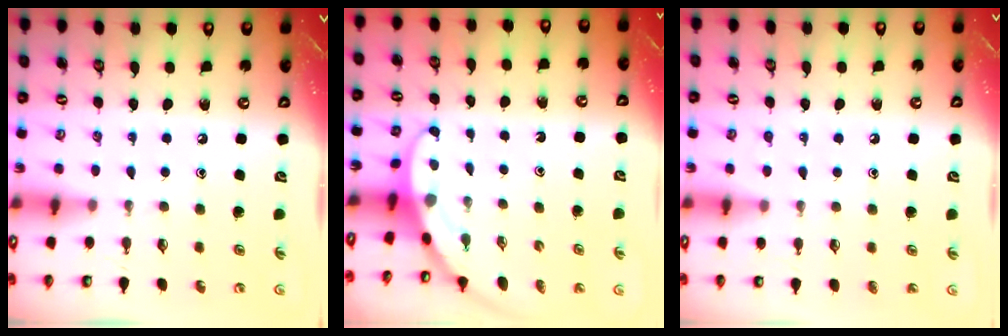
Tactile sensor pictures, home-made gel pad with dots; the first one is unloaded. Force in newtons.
{"total": 3.2, "press": 3.2, "slide": 0.2}
{"total": 5.4, "press": 5.4, "slide": 0.6}